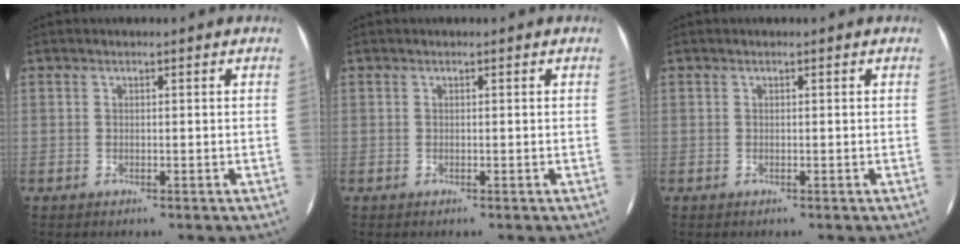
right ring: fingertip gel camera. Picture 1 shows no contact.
{"total": 0.0}
{"total": 0.0}